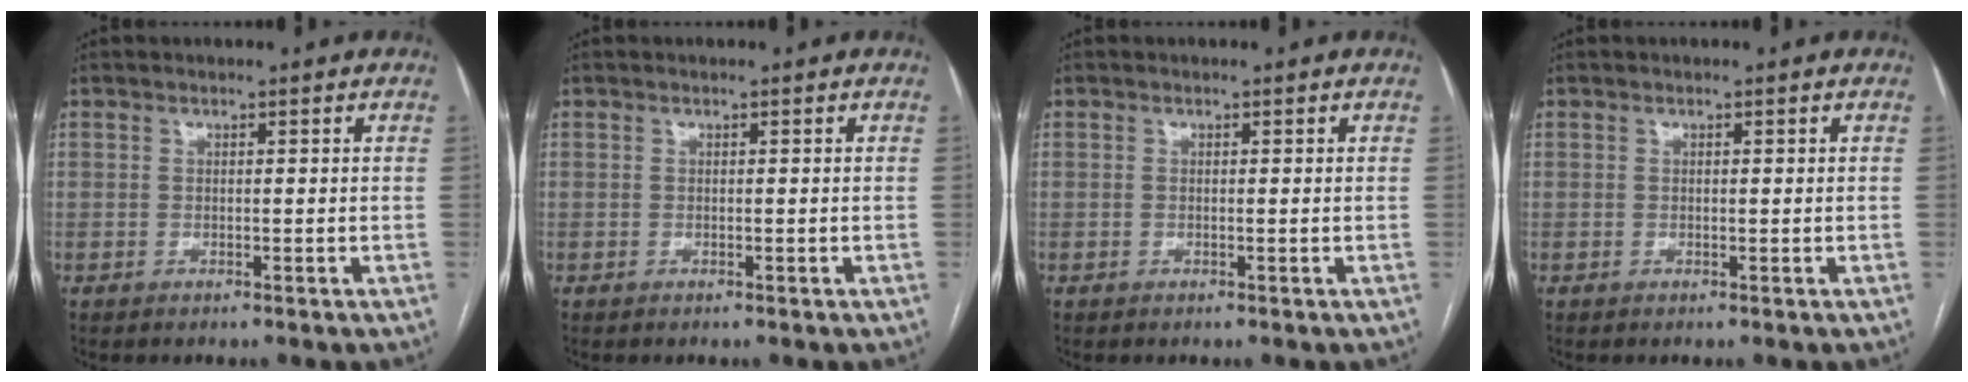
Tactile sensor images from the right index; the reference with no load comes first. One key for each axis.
{"total": 0.0}
{"total": 0.0}
{"total": 0.0}